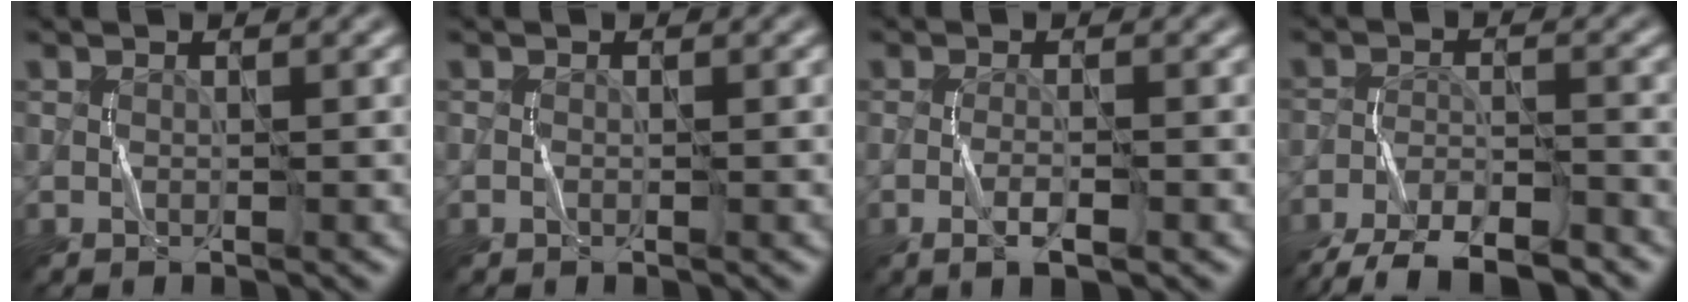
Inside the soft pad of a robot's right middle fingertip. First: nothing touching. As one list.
[{"total": 0.0}, {"total": 2.4, "force": [-1.0, 0.5, 2.2], "torque": [-0.040, 0.002, -0.020]}, {"total": 9.3, "force": [-7.9, 2.4, 4.3], "torque": [-0.070, -0.017, -0.129]}]